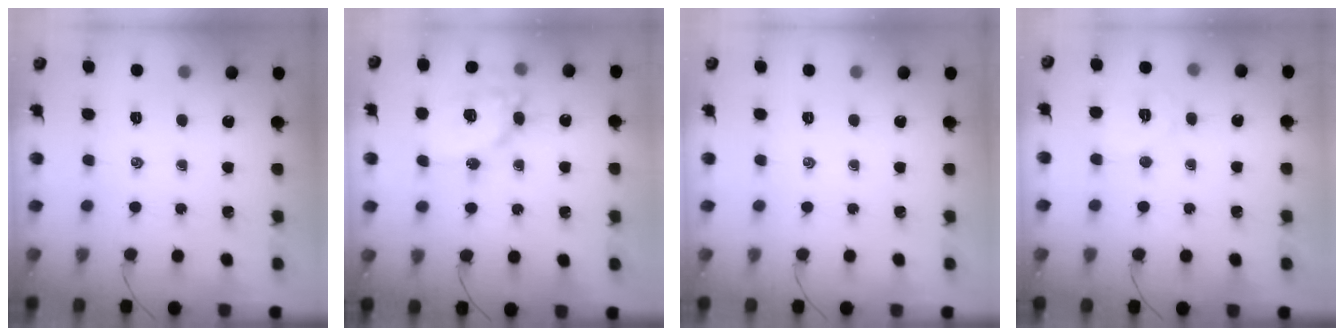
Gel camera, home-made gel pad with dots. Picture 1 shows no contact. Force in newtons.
{"total": 13.4, "press": 13.2, "slide": 2.2}
{"total": 0.0}
{"total": 6.4, "press": 6.4, "slide": 1.0}